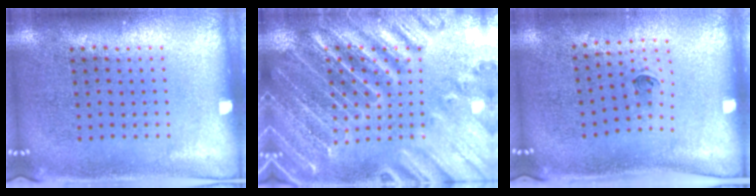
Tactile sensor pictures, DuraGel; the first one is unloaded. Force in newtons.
{"total": 3.7, "press": 3.6, "slide": 0.9}
{"total": 0.5, "press": 0.3, "slide": 0.4}